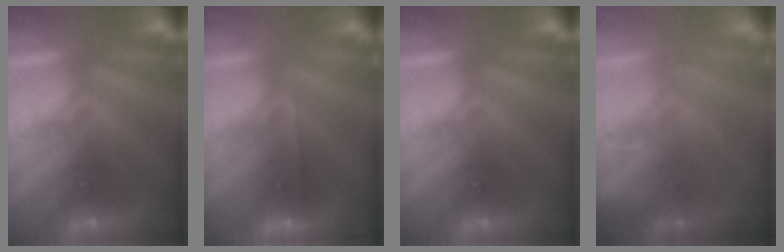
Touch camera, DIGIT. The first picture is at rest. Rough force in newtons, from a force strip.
{"total": 1.8}
{"total": 0.0}
{"total": 2.7}